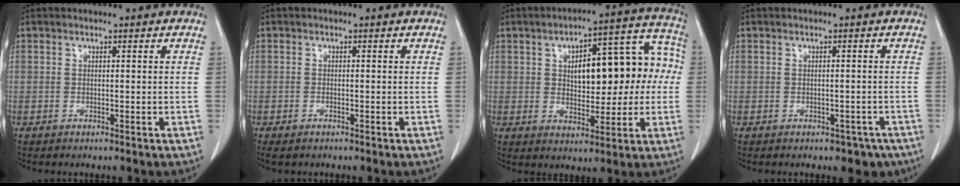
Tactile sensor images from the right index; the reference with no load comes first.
{"total": 1.6, "force": [-1.2, 0.5, 0.9], "torque": [-0.017, -0.004, -0.014]}
{"total": 16.1, "force": [1.5, 6.9, 14.5], "torque": [-0.197, 0.050, 0.030]}
{"total": 3.3, "force": [-2.2, 2.0, 1.4], "torque": [-0.004, 0.007, -0.022]}